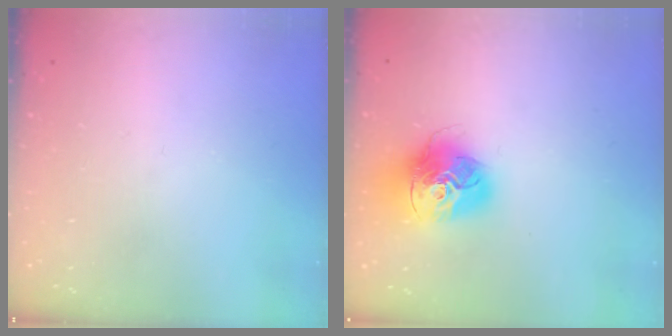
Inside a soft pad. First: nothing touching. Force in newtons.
{"total": 16.1, "press": 16.0, "slide": 1.6}